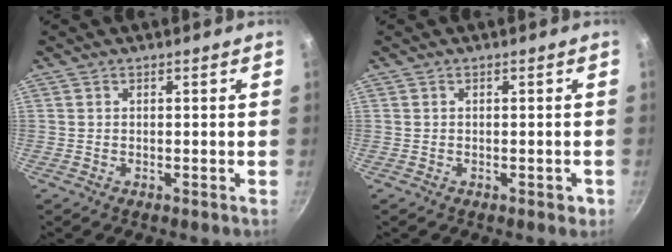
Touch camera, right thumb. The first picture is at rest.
{"total": 1.1, "force": [-0.5, 0.6, 0.8], "torque": [-0.004, 0.000, -0.005]}